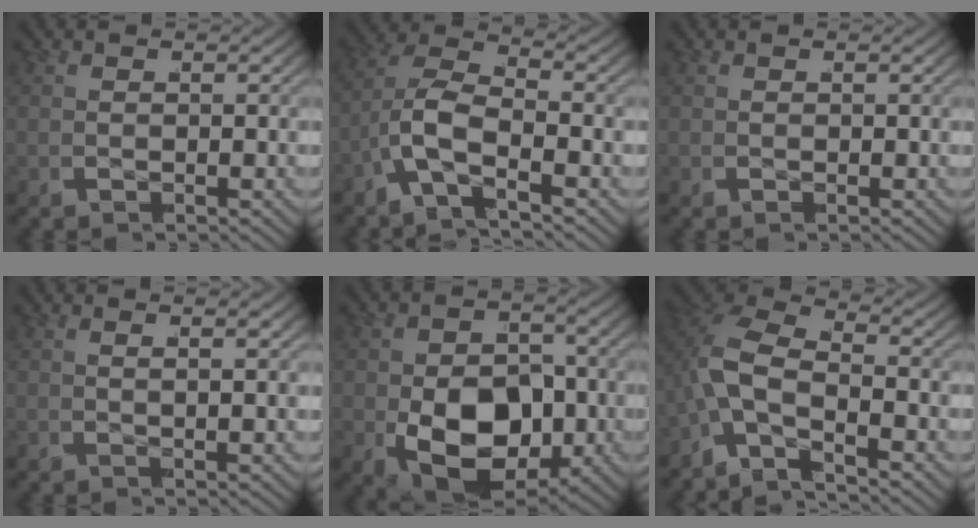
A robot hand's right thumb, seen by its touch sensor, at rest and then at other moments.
{"total": 7.4, "force": [-1.4, 4.9, 5.3], "torque": [-0.142, -0.022, -0.030]}
{"total": 0.0}
{"total": 1.3, "force": [0.6, -1.1, 0.2], "torque": [0.000, 0.013, 0.011]}
{"total": 12.2, "force": [-2.2, 8.1, 8.8], "torque": [-0.185, -0.059, -0.008]}
{"total": 7.2, "force": [-1.3, 5.0, 5.0], "torque": [-0.131, -0.024, -0.032]}